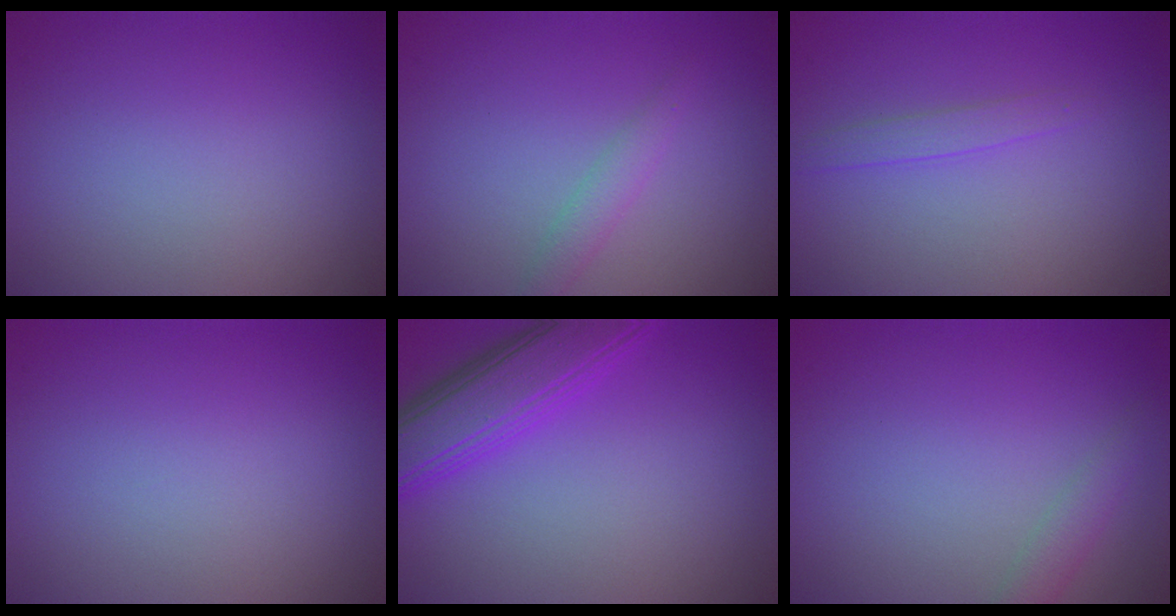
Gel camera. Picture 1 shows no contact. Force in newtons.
{"total": 1.5, "press": 1.5, "slide": 0.1}
{"total": 1.1, "press": 1.1, "slide": 0.2}
{"total": 0.0}
{"total": 5.7, "press": 5.7, "slide": 0.1}
{"total": 1.6, "press": 1.6, "slide": 0.0}